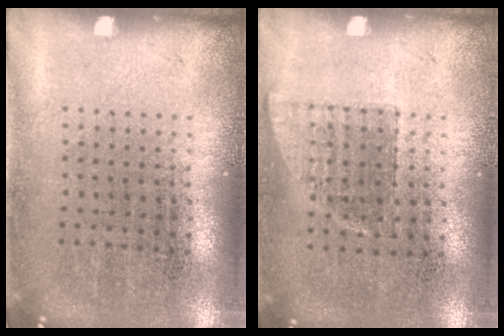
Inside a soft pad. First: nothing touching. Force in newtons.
{"total": 0.6, "press": 0.6, "slide": 0.2}